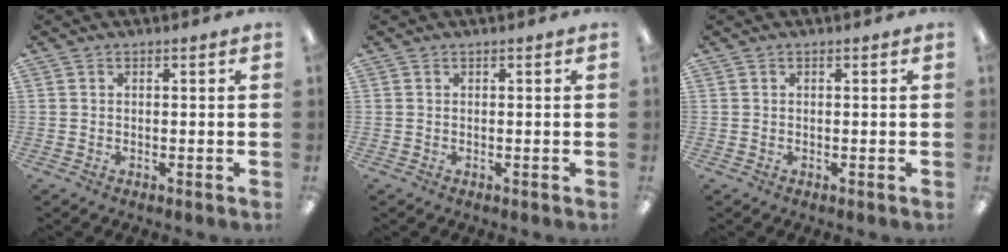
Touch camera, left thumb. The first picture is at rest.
{"total": 0.0}
{"total": 0.0}